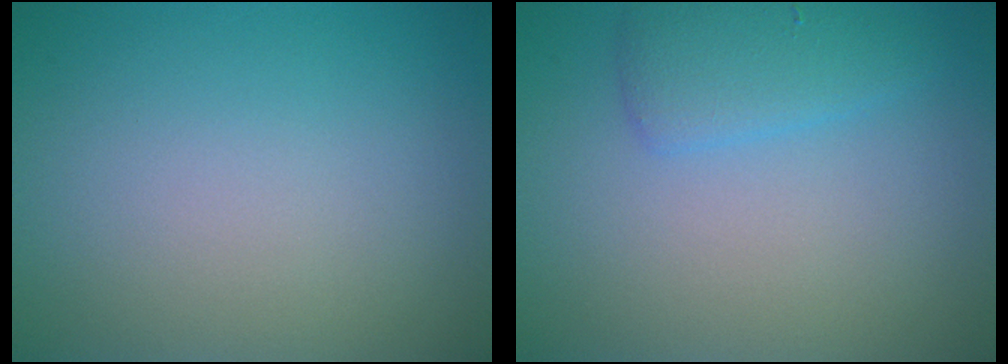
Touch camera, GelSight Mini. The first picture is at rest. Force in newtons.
{"total": 2.4, "press": 2.4, "slide": 0.3}